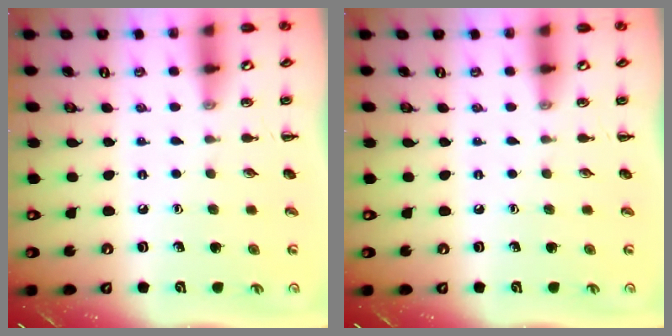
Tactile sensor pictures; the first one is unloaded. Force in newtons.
{"total": 0.0}